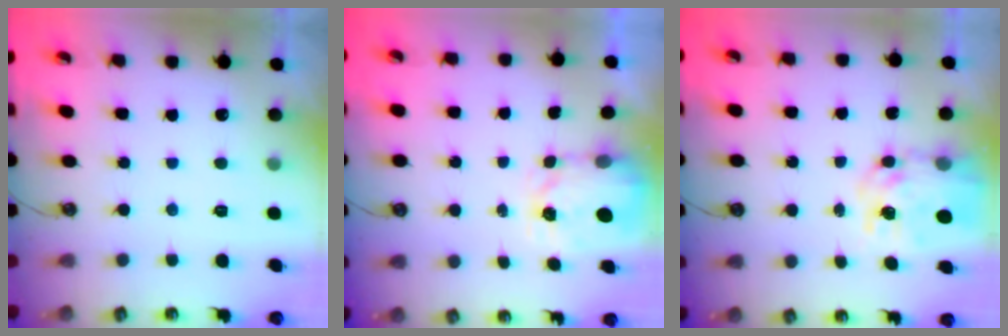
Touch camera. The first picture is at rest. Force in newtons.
{"total": 3.5, "press": 3.5, "slide": 0.4}
{"total": 11.2, "press": 11.2, "slide": 1.1}